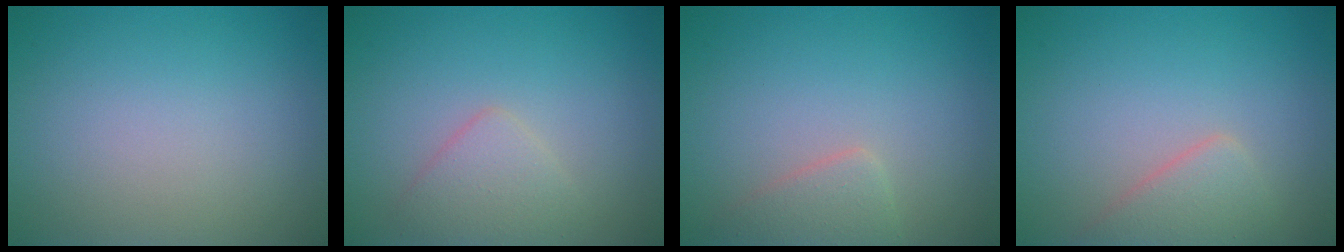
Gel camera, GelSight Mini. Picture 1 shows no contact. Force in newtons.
{"total": 2.3, "press": 2.3, "slide": 0.1}
{"total": 1.9, "press": 1.9, "slide": 0.2}
{"total": 2.6, "press": 2.6, "slide": 0.0}